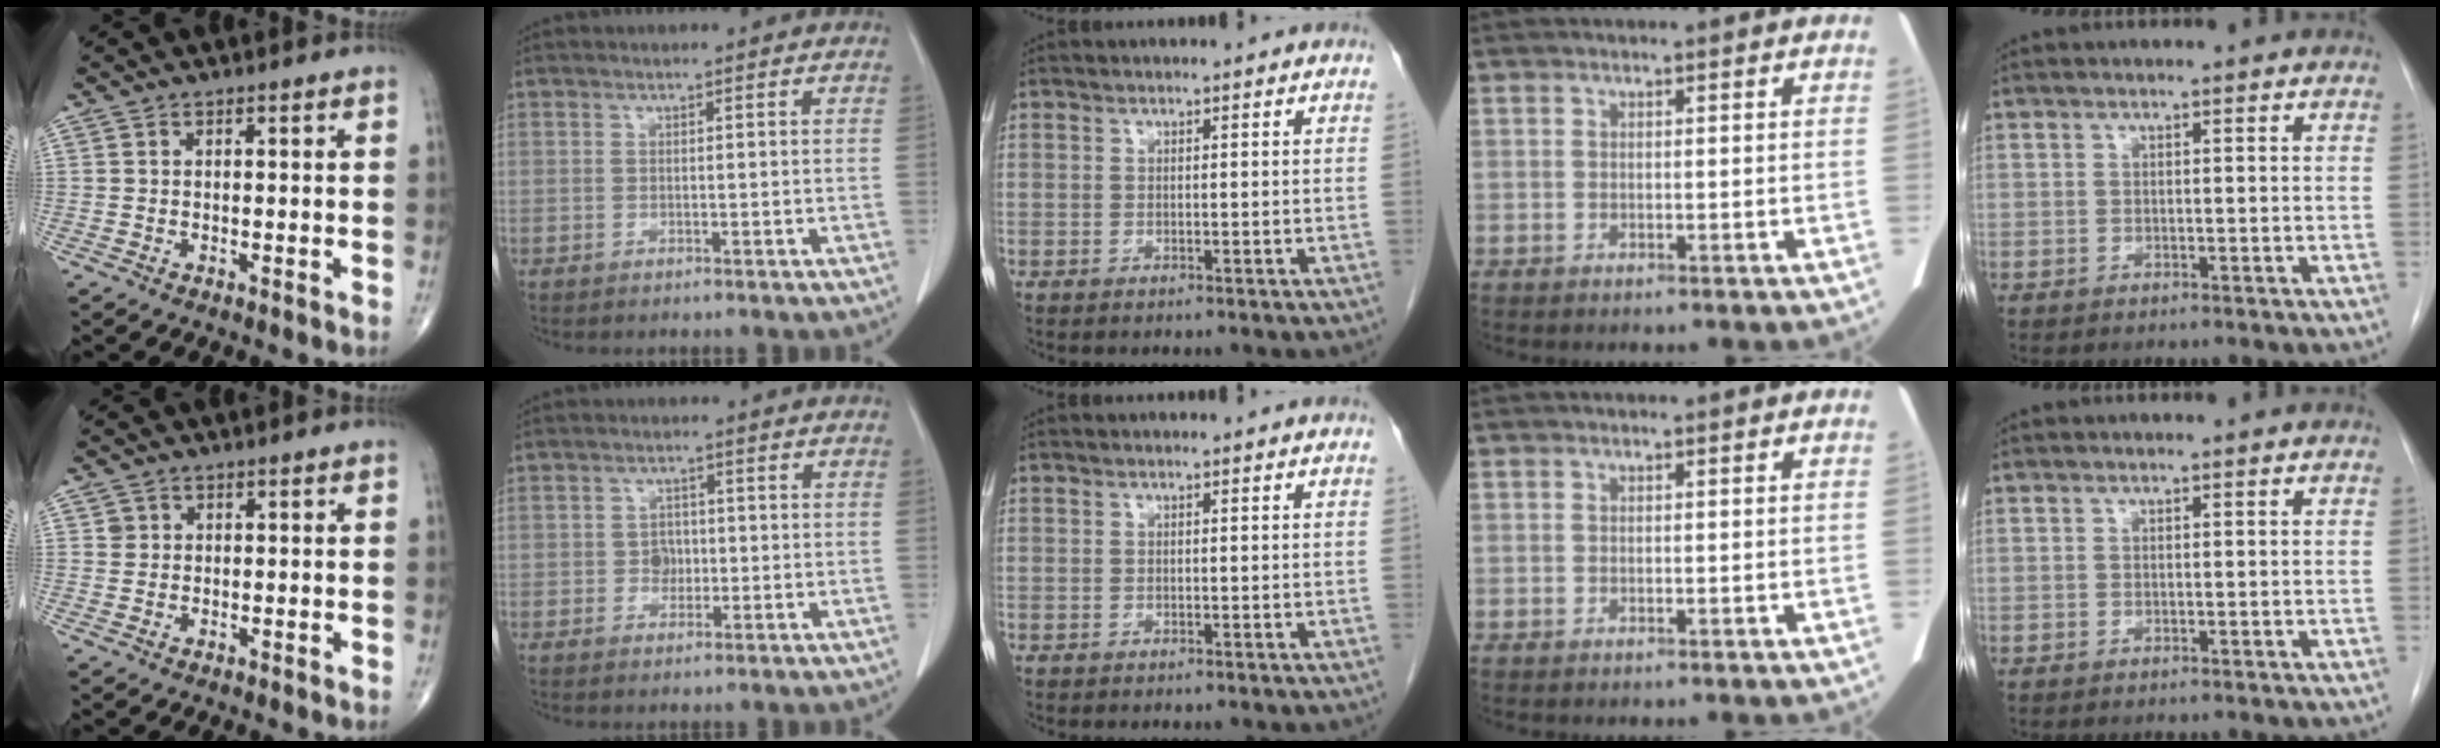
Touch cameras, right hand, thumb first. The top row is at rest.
{"thumb": {"total": 1.3, "force": [0.4, 1.2, 0.1], "torque": [0.008, 0.000, 0.004]}, "index": {"total": 2.4, "force": [-0.4, 2.0, 1.2], "torque": [-0.014, 0.006, -0.005]}}